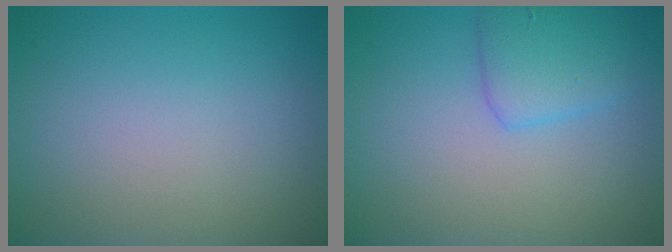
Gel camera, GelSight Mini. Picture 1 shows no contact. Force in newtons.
{"total": 2.8, "press": 2.8, "slide": 0.1}